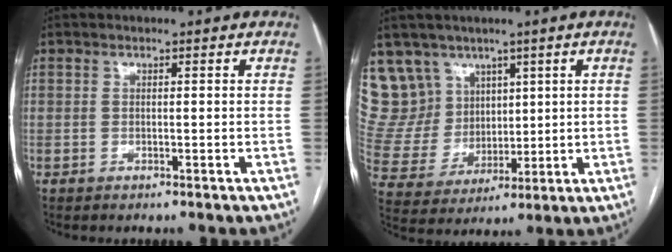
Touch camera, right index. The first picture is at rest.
{"total": 11.4, "force": [7.6, 8.5, 0.9], "torque": [-0.039, 0.041, 0.170]}